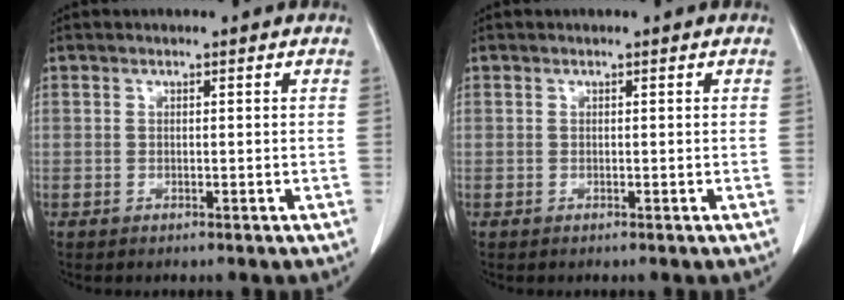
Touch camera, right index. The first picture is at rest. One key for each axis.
{"total": 0.0}